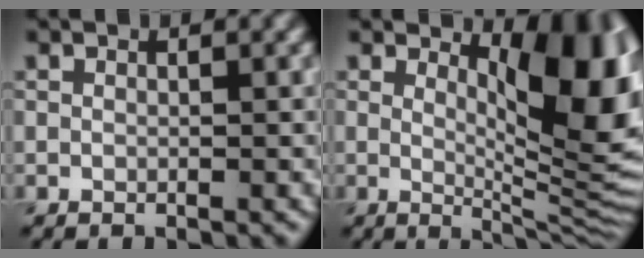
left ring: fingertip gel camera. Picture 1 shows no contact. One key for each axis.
{"total": 10.7, "fx": 3.0, "fy": 4.1, "fz": 9.4, "tx": -0.116, "ty": -0.006, "tz": 0.047}